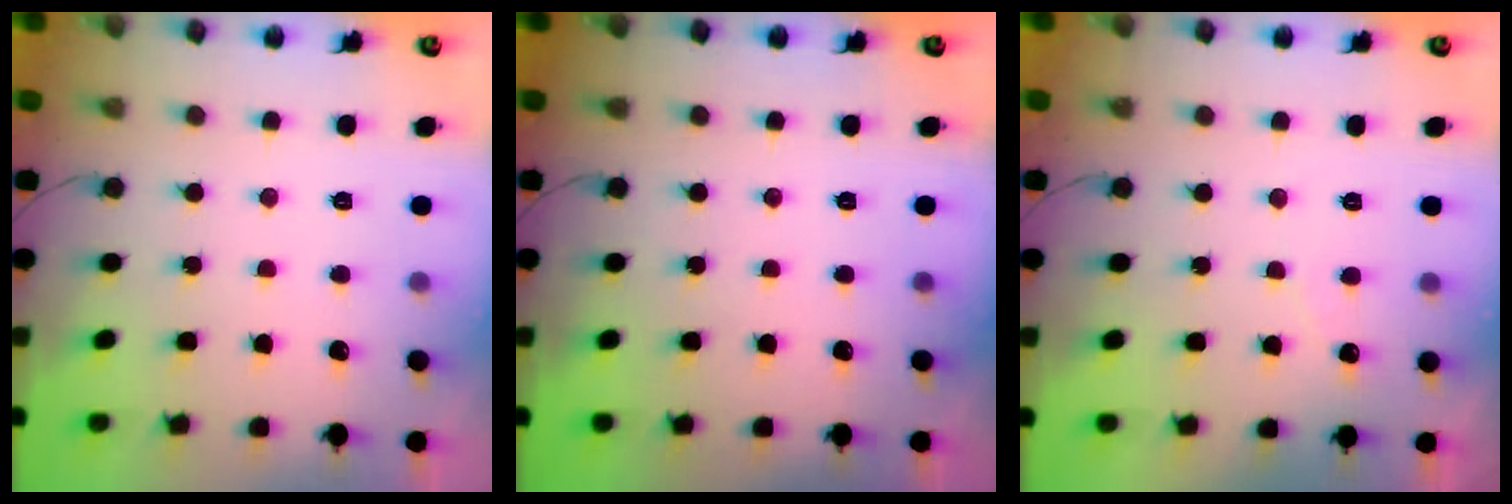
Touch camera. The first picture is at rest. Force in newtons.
{"total": 0.0}
{"total": 1.9, "press": 1.9, "slide": 0.2}